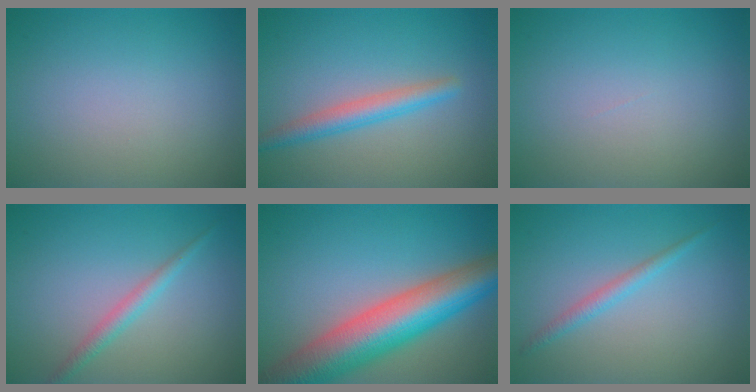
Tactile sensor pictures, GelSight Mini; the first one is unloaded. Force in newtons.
{"total": 2.8, "press": 2.8, "slide": 0.1}
{"total": 0.0}
{"total": 1.8, "press": 1.8, "slide": 0.0}
{"total": 11.0, "press": 10.9, "slide": 0.5}
{"total": 1.5, "press": 1.5, "slide": 0.1}